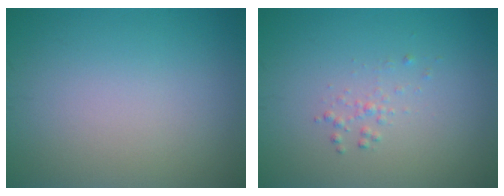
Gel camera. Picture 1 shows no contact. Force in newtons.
{"total": 0.9, "press": 0.9, "slide": 0.0}